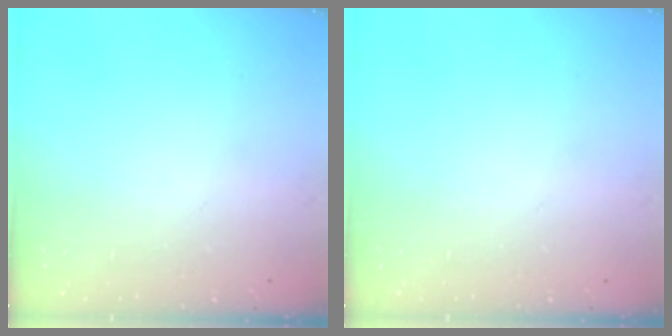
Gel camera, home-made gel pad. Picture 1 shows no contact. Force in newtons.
{"total": 0.0}